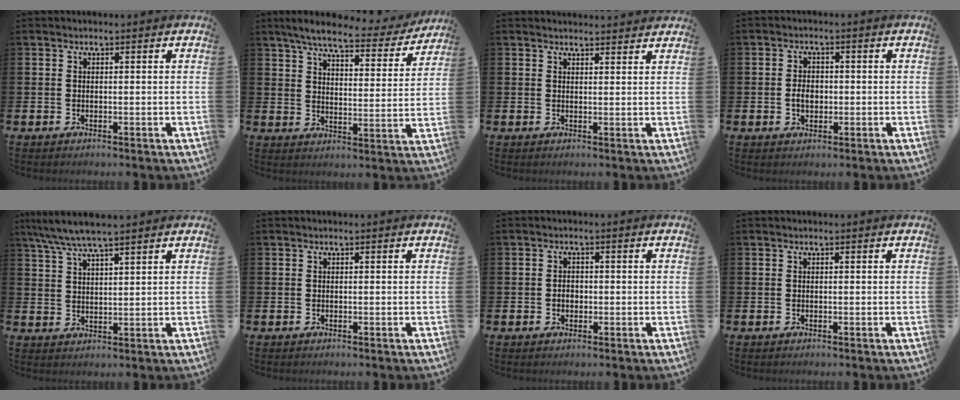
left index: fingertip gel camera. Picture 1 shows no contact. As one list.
[{"total": 6.7, "force": [5.9, 1.2, 3.0], "torque": [-0.073, -0.035, 0.095]}, {"total": 2.0, "force": [2.0, 0.2, -0.1], "torque": [0.008, -0.014, 0.034]}, {"total": 2.7, "force": [-0.5, 1.9, 1.9], "torque": [-0.019, -0.001, -0.014]}, {"total": 5.5, "force": [4.9, 0.4, 2.5], "torque": [-0.067, -0.013, 0.089]}, {"total": 0.0}, {"total": 1.4, "force": [-0.5, 1.1, 0.8], "torque": [-0.006, 0.002, -0.013]}, {"total": 0.0}]